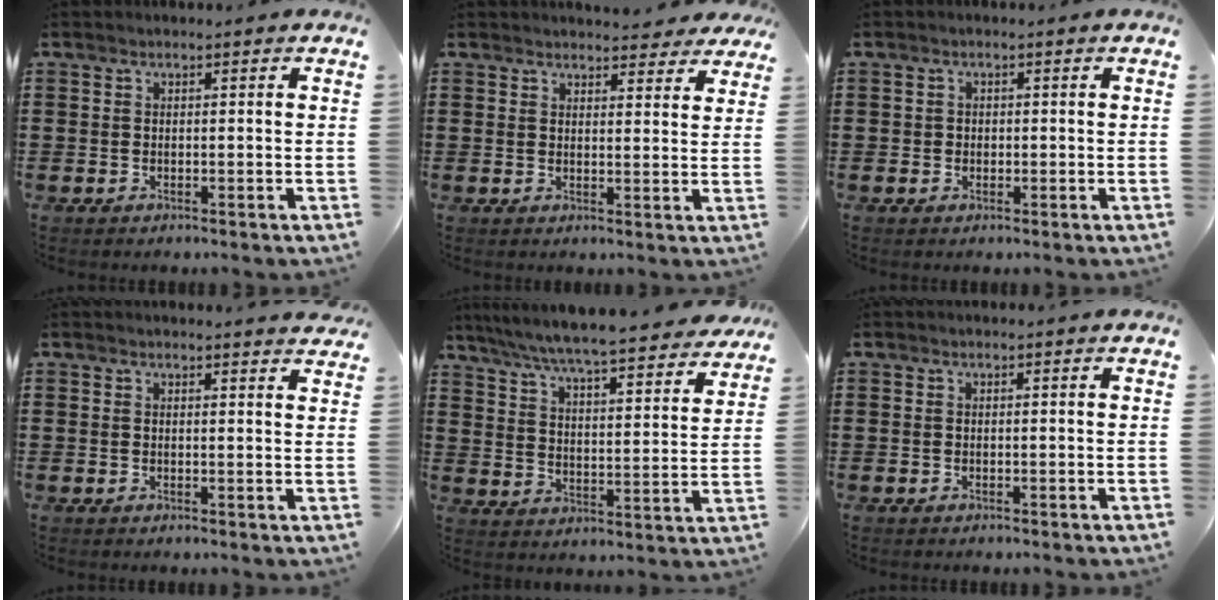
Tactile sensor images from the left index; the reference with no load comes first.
{"total": 3.4, "force": [3.3, 0.6, 0.7], "torque": [-0.005, -0.016, 0.058]}
{"total": 1.0, "force": [0.0, 1.0, 0.2], "torque": [-0.008, 0.007, -0.002]}
{"total": 1.7, "force": [1.6, 0.0, 0.5], "torque": [-0.005, -0.003, 0.031]}
{"total": 6.1, "force": [5.8, -0.6, 1.9], "torque": [-0.065, -0.046, 0.094]}
{"total": 0.0}